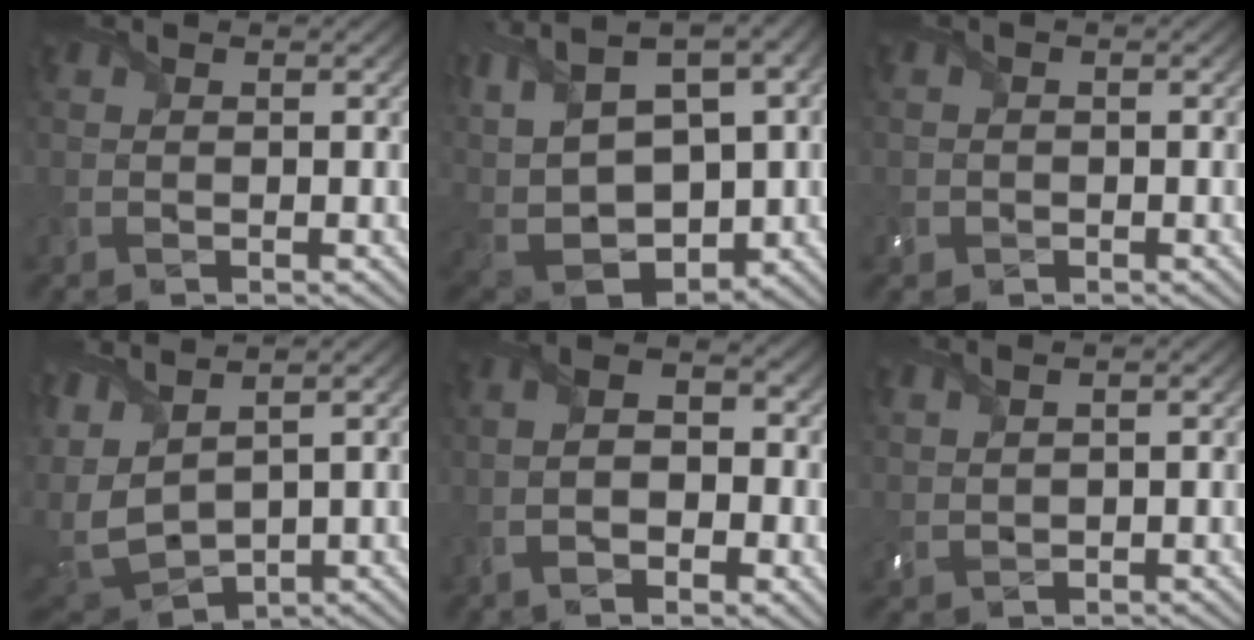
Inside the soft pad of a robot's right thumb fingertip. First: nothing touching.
{"total": 17.2, "force": [3.9, 10.6, 13.0], "torque": [-0.298, 0.018, 0.115]}
{"total": 1.4, "force": [-0.7, 1.2, -0.1], "torque": [0.003, -0.005, -0.016]}
{"total": 8.9, "force": [0.6, 4.7, 7.6], "torque": [-0.229, -0.003, 0.010]}
{"total": 7.0, "force": [-1.6, 3.8, 5.6], "torque": [-0.103, -0.005, -0.025]}
{"total": 2.0, "force": [1.5, 0.5, 1.3], "torque": [-0.033, 0.003, 0.037]}